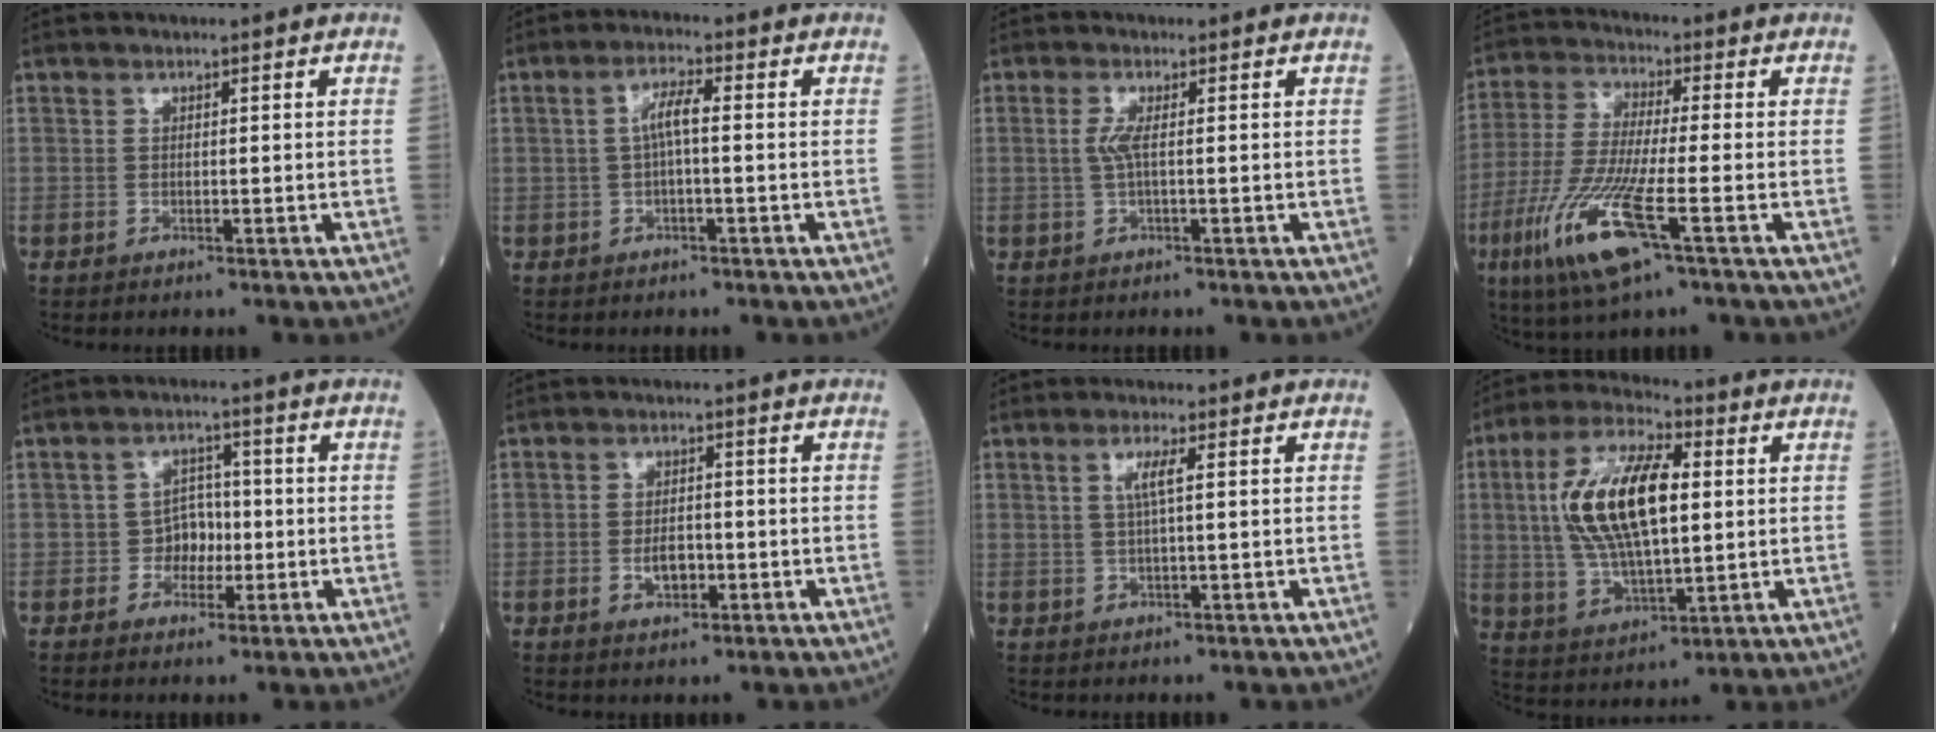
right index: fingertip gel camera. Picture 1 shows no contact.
{"total": 3.6, "force": [0.1, 0.5, 3.6], "torque": [-0.071, 0.009, 0.003]}
{"total": 2.0, "force": [0.1, 0.0, 2.0], "torque": [-0.049, 0.000, 0.001]}
{"total": 12.8, "force": [-5.5, 1.0, 11.5], "torque": [-0.251, -0.029, -0.105]}
{"total": 4.2, "force": [-0.9, 3.4, 2.3], "torque": [-0.031, 0.010, -0.017]}
{"total": 3.6, "force": [-1.0, 1.9, 2.9], "torque": [-0.050, 0.003, -0.014]}
{"total": 2.8, "force": [0.7, -0.2, 2.7], "torque": [-0.058, 0.001, 0.014]}
{"total": 15.7, "force": [2.3, 5.6, 14.5], "torque": [-0.300, 0.013, 0.043]}